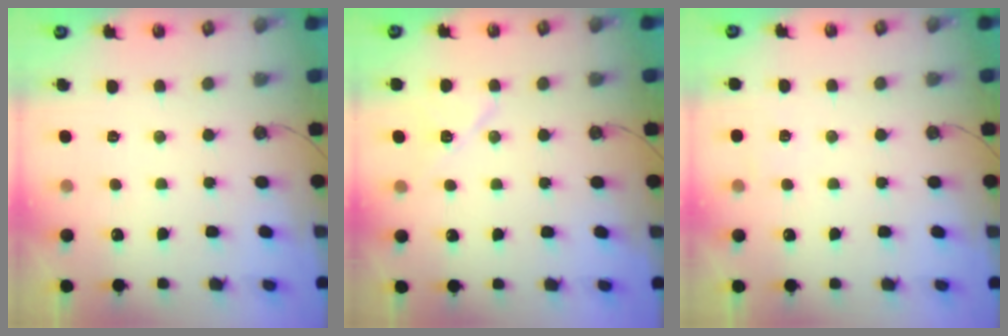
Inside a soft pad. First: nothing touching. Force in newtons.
{"total": 8.7, "press": 8.4, "slide": 1.9}
{"total": 2.3, "press": 2.3, "slide": 0.4}